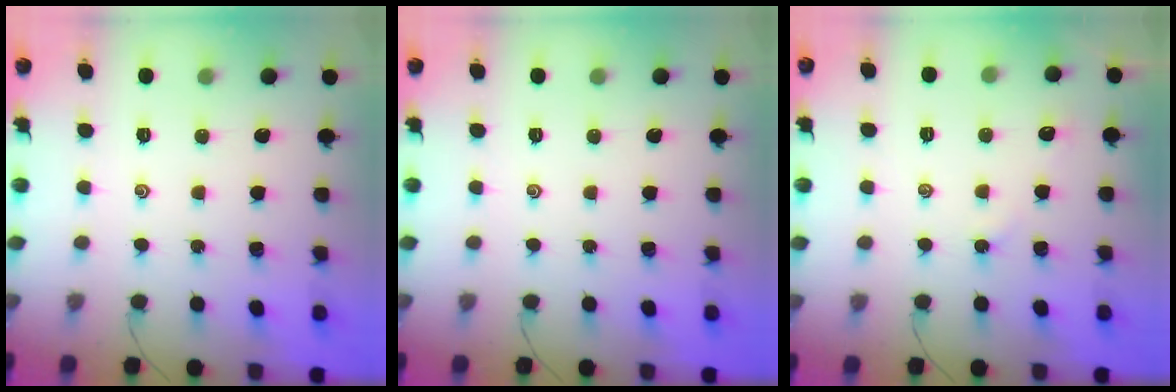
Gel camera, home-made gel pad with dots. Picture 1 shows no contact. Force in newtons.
{"total": 0.0}
{"total": 2.9, "press": 2.8, "slide": 0.6}